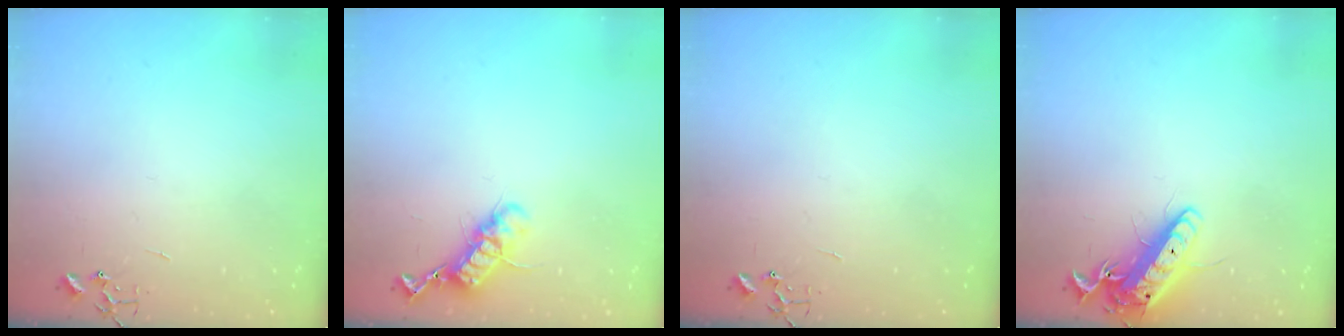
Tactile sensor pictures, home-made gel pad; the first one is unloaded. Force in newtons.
{"total": 12.2, "press": 12.2, "slide": 0.6}
{"total": 0.0}
{"total": 13.5, "press": 13.3, "slide": 2.3}